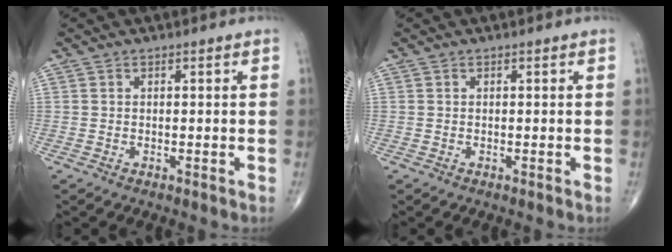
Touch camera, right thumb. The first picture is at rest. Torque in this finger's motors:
{"motor_torque": [0.04, 0.04, 0.10, 0.08, 0.02]}